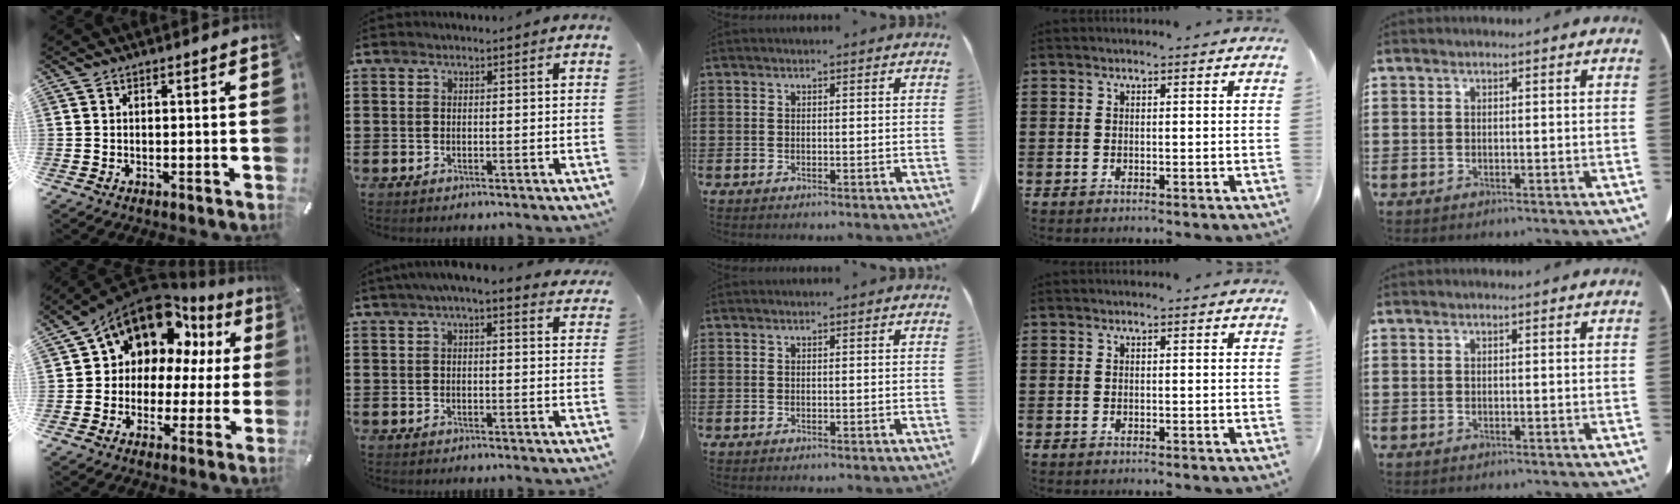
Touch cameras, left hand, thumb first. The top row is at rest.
{"thumb": {"total": 13.3, "force": [8.0, 9.3, 5.1], "torque": [-0.105, -0.058, 0.149]}, "index": {"total": 3.9, "force": [3.0, 0.3, 2.5], "torque": [-0.056, 0.000, 0.052]}}